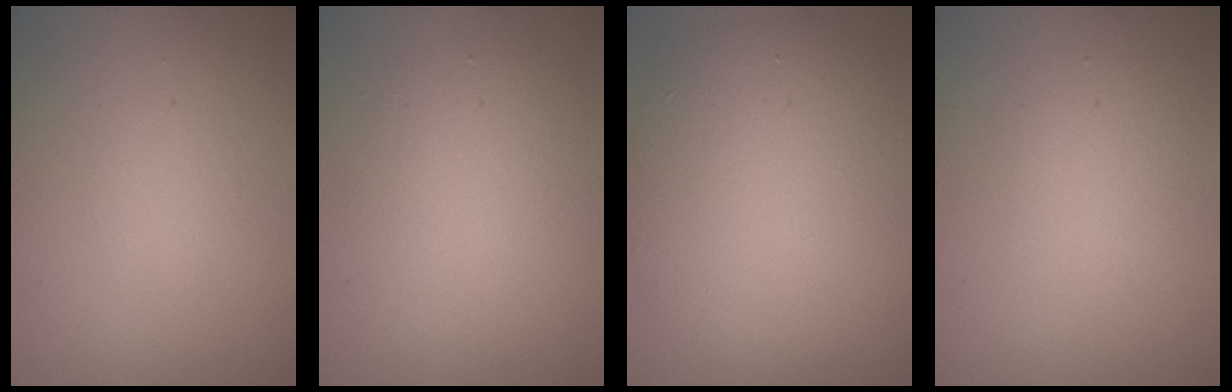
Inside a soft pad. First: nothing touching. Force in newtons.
{"total": 4.4, "press": 4.4, "slide": 0.2}
{"total": 9.7, "press": 9.6, "slide": 0.8}
{"total": 2.5, "press": 2.5, "slide": 0.3}